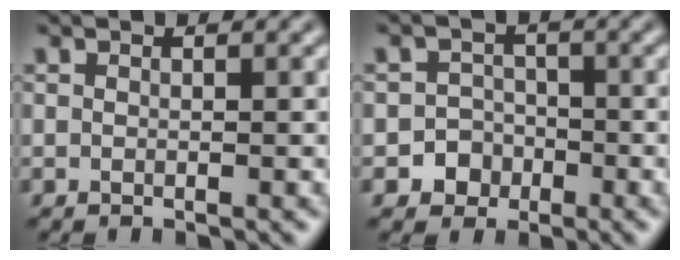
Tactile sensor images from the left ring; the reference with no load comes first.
{"total": 2.9, "force": [-1.4, 2.6, 0.3], "torque": [0.026, 0.007, -0.032]}